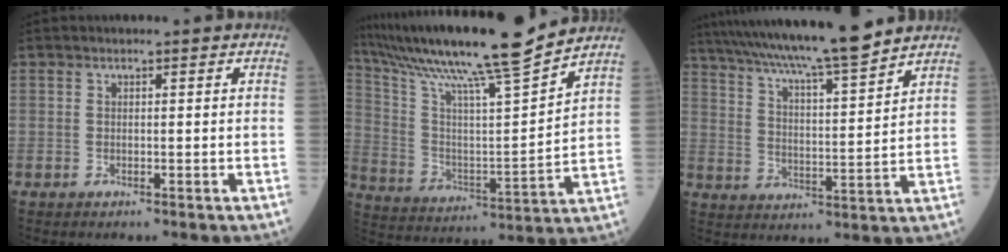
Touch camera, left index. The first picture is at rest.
{"total": 21.0, "force": [17.9, -1.2, 11.0], "torque": [-0.210, -0.009, 0.301]}
{"total": 18.5, "force": [16.0, 0.0, 9.3], "torque": [-0.164, 0.012, 0.254]}